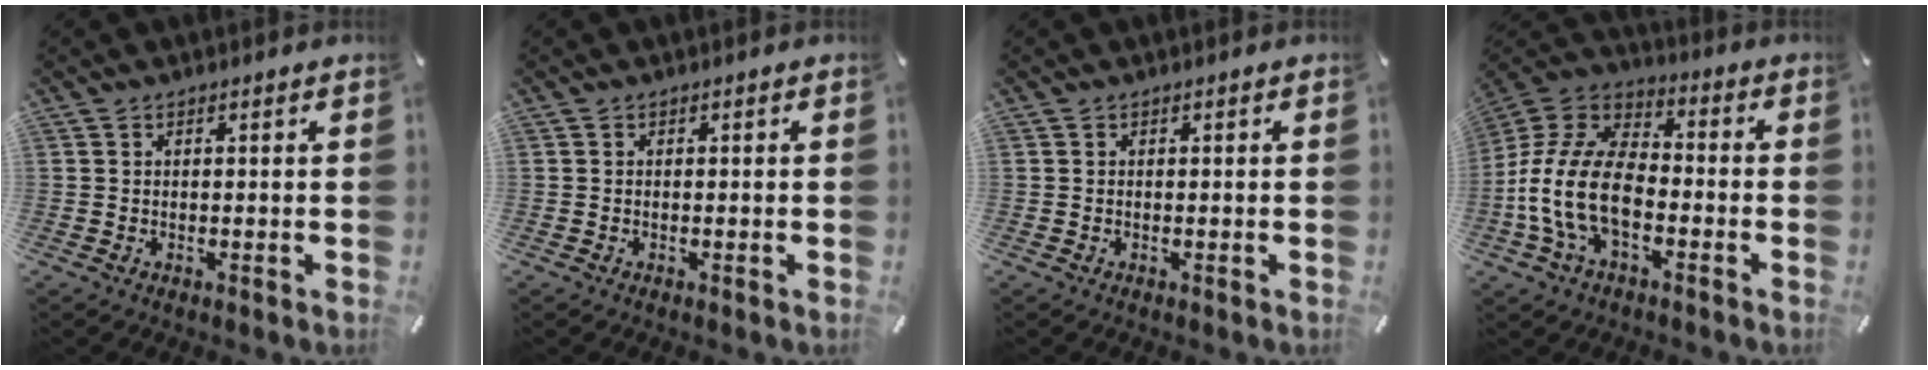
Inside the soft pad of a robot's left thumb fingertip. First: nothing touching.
{"total": 0.0}
{"total": 0.0}
{"total": 15.2, "force": [-5.8, 9.1, 10.7], "torque": [-0.238, 0.021, -0.108]}